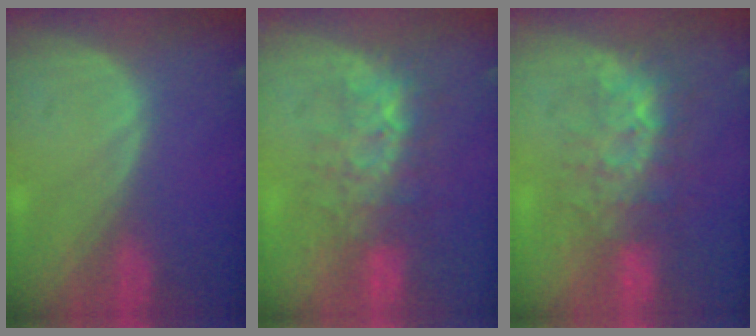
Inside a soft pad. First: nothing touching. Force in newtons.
{"total": 7.6, "press": 7.3, "slide": 2.1}
{"total": 8.0, "press": 7.6, "slide": 2.4}